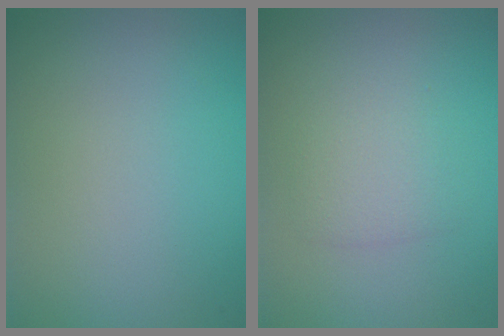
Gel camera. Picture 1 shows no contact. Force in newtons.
{"total": 2.3, "press": 2.3, "slide": 0.1}